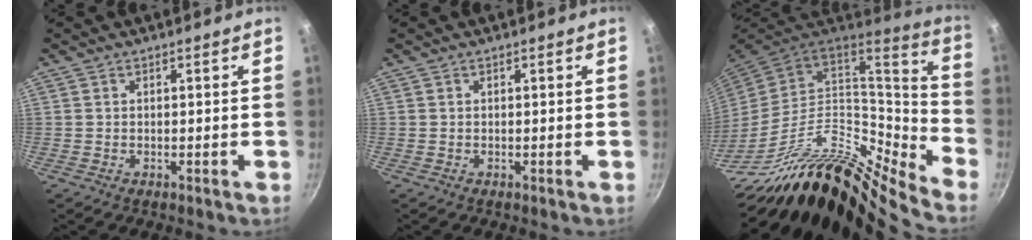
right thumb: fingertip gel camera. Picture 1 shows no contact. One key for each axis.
{"total": 0.0}
{"total": 27.5, "fx": -15.3, "fy": 11.0, "fz": 20.1, "tx": -0.276, "ty": 0.064, "tz": -0.279}